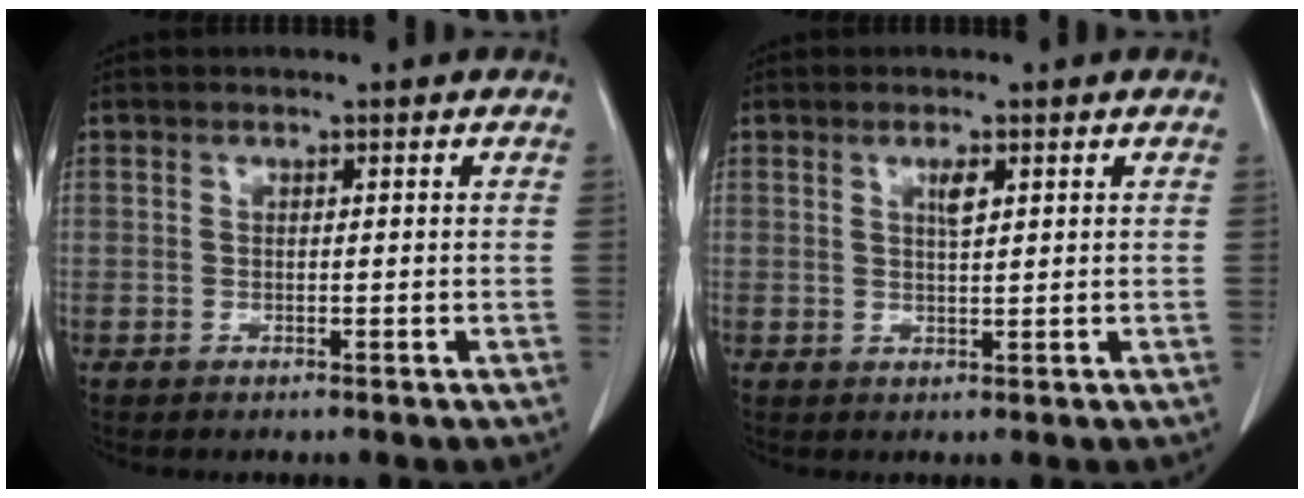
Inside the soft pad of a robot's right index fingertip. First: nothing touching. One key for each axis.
{"total": 2.0, "fx": 0.9, "fy": 0.4, "fz": 1.7, "tx": -0.031, "ty": -0.002, "tz": 0.016}